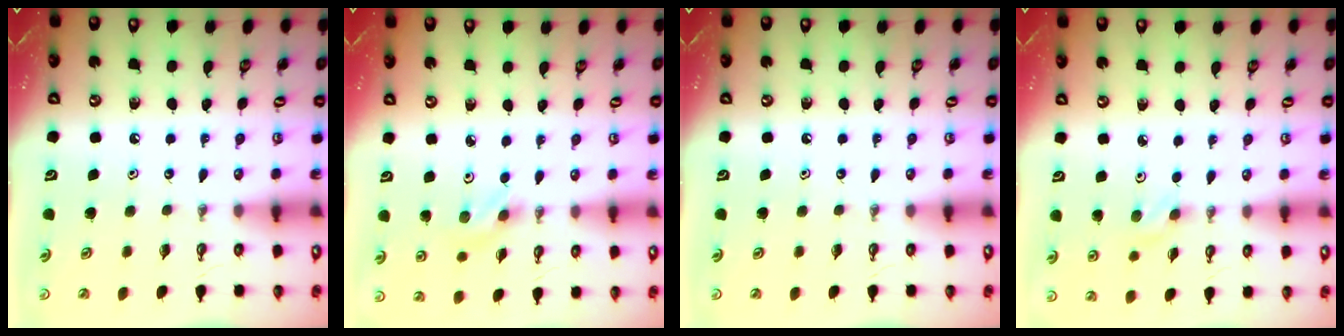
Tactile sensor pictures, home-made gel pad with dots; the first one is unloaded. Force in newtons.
{"total": 2.6, "press": 2.3, "slide": 1.3}
{"total": 0.0}
{"total": 3.0, "press": 2.6, "slide": 1.5}